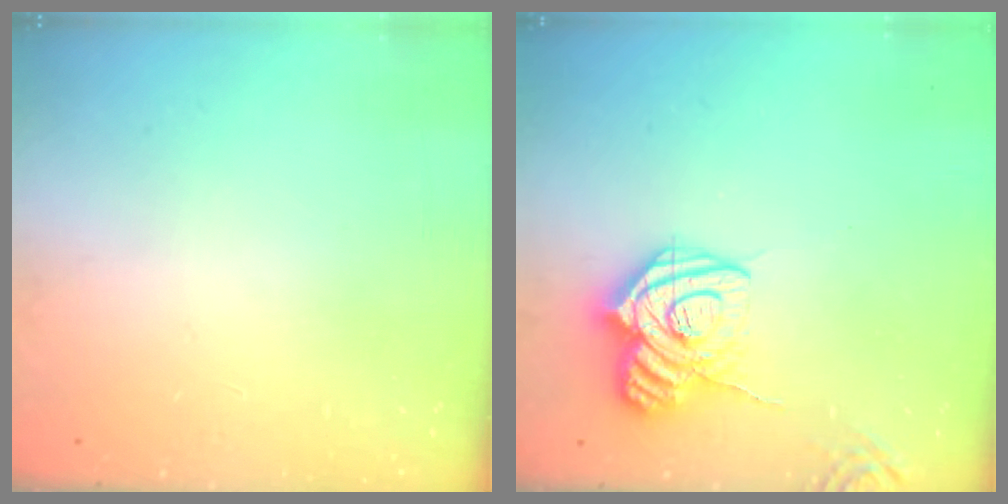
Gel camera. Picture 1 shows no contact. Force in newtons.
{"total": 14.7, "press": 14.6, "slide": 1.5}